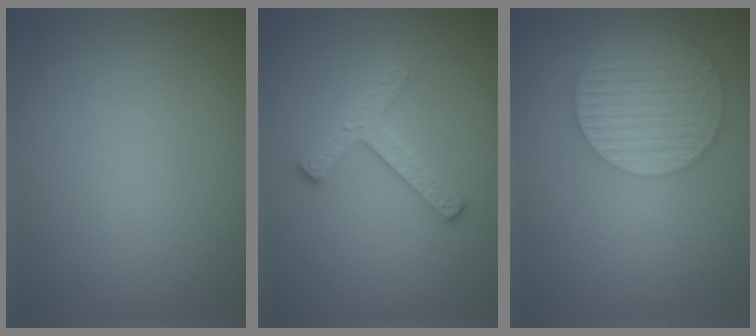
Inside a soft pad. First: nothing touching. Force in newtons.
{"total": 2.8, "press": 2.6, "slide": 1.1}
{"total": 6.1, "press": 4.5, "slide": 4.1}